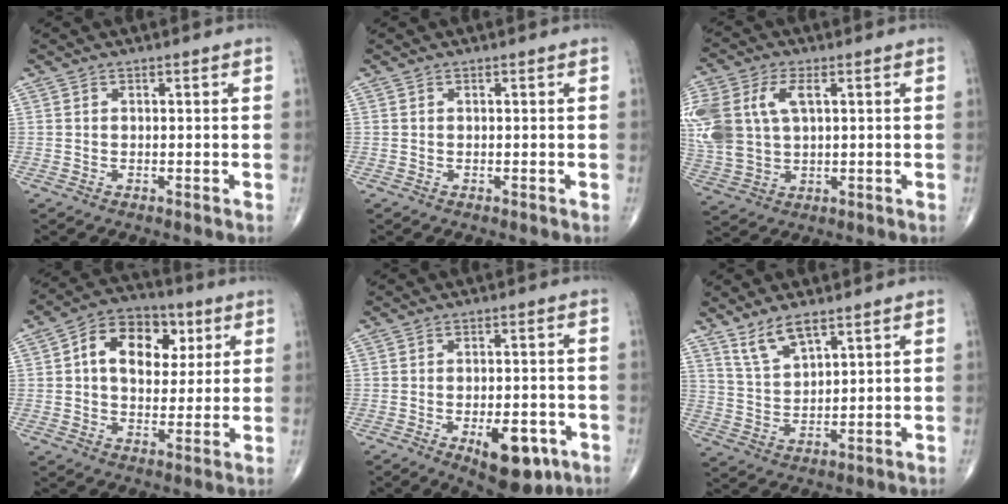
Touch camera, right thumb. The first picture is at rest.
{"total": 0.0}
{"total": 17.2, "force": [4.1, 10.7, 12.8], "torque": [-0.318, 0.011, 0.083]}
{"total": 13.9, "force": [3.7, 9.5, 9.5], "torque": [-0.113, 0.007, 0.052]}
{"total": 10.6, "force": [-4.6, 4.8, 8.3], "torque": [-0.096, 0.010, -0.055]}
{"total": 6.7, "force": [4.8, 2.3, 4.1], "torque": [-0.072, -0.025, 0.098]}